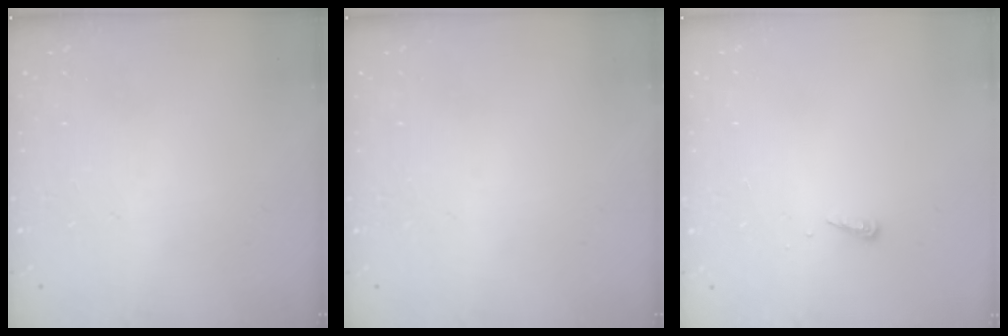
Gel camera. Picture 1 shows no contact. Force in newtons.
{"total": 0.0}
{"total": 3.9, "press": 3.9, "slide": 0.4}